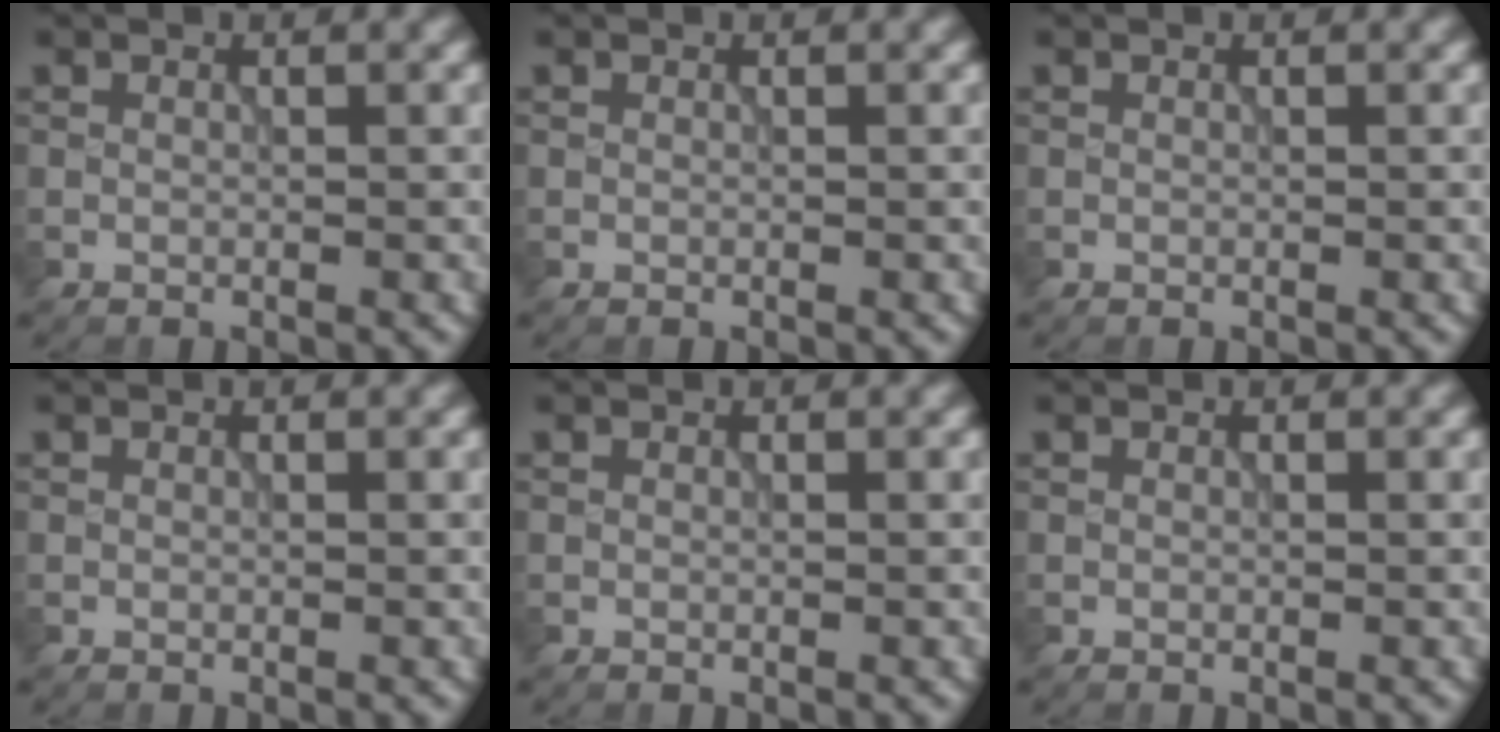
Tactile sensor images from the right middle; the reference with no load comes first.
{"total": 0.0}
{"total": 0.0}
{"total": 0.0}
{"total": 0.0}
{"total": 0.0}